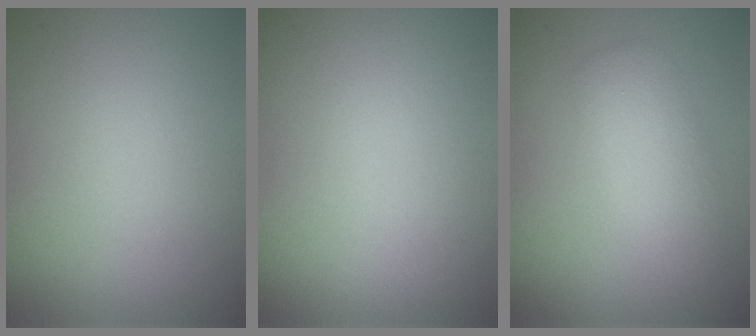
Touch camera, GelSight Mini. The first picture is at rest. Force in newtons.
{"total": 0.0}
{"total": 3.3, "press": 3.3, "slide": 0.0}